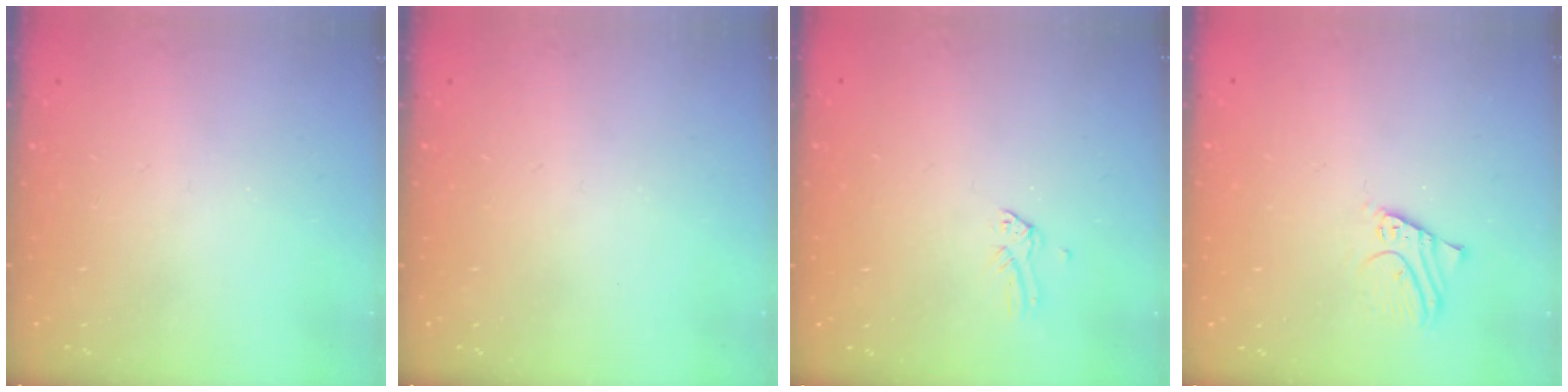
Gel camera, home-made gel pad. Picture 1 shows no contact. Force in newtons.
{"total": 0.0}
{"total": 0.0}
{"total": 3.7, "press": 3.7, "slide": 0.2}